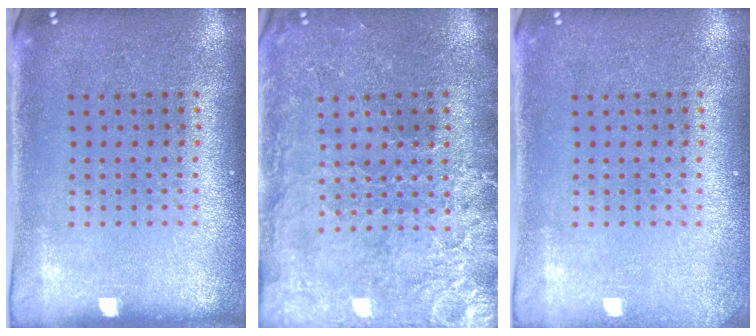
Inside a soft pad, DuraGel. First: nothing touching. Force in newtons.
{"total": 3.3, "press": 3.2, "slide": 0.9}
{"total": 1.0, "press": 1.0, "slide": 0.1}